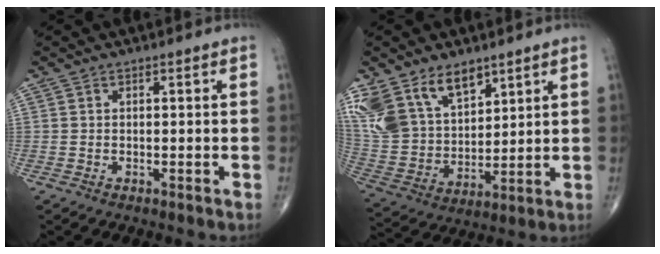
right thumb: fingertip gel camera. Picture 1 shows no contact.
{"total": 18.0, "force": [10.9, 10.8, 9.4], "torque": [-0.176, -0.029, 0.226]}